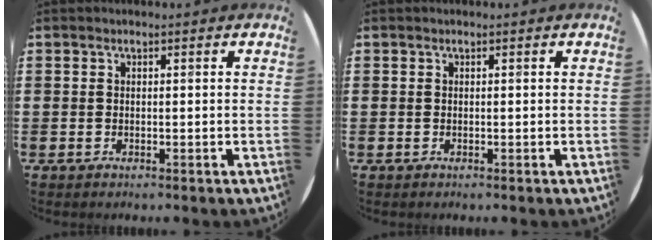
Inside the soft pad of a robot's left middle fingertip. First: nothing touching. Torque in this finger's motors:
{"motor_torque": [-0.04, 0.02, 0.00, 0.01]}